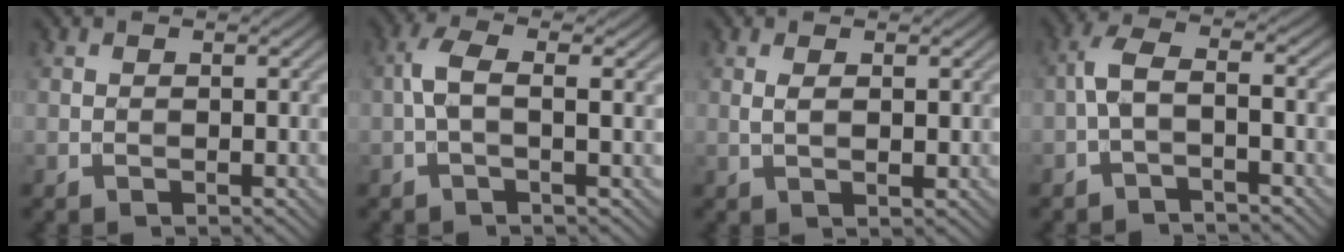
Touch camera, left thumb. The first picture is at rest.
{"total": 3.6, "force": [0.0, 0.9, 3.4], "torque": [-0.075, 0.008, -0.005]}
{"total": 1.9, "force": [0.6, 0.5, 1.7], "torque": [-0.039, -0.002, 0.013]}
{"total": 4.1, "force": [-1.7, 1.3, 3.5], "torque": [-0.078, 0.011, -0.043]}